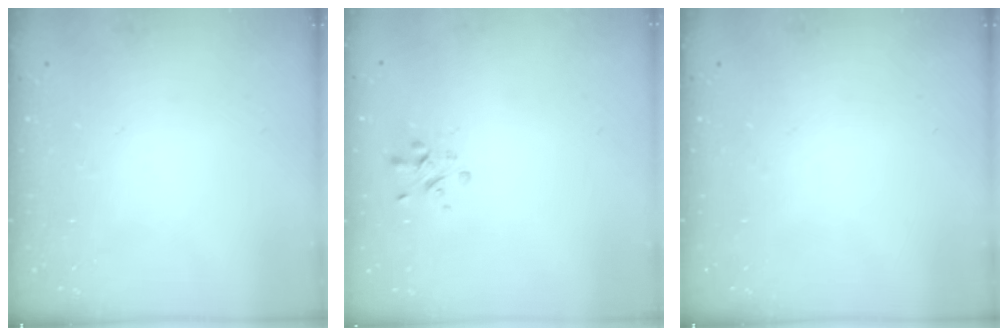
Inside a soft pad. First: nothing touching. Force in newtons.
{"total": 2.0, "press": 1.9, "slide": 0.6}
{"total": 0.0}